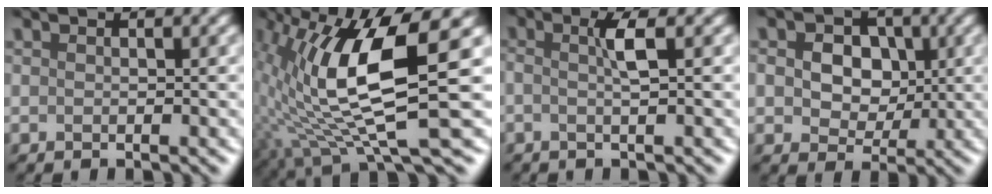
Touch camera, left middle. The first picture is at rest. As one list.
[{"total": 8.9, "force": [0.8, 2.1, 8.7], "torque": [-0.194, -0.019, 0.031]}, {"total": 1.2, "force": [-0.3, -0.5, 1.0], "torque": [-0.034, 0.000, 0.006]}, {"total": 3.9, "force": [0.5, 3.5, 1.7], "torque": [-0.023, 0.021, 0.004]}]